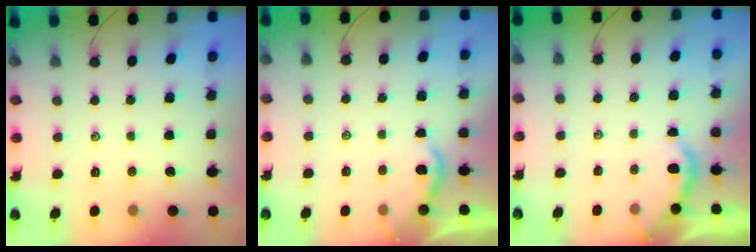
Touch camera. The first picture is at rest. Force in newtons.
{"total": 1.7, "press": 1.7, "slide": 0.3}
{"total": 1.9, "press": 1.9, "slide": 0.4}